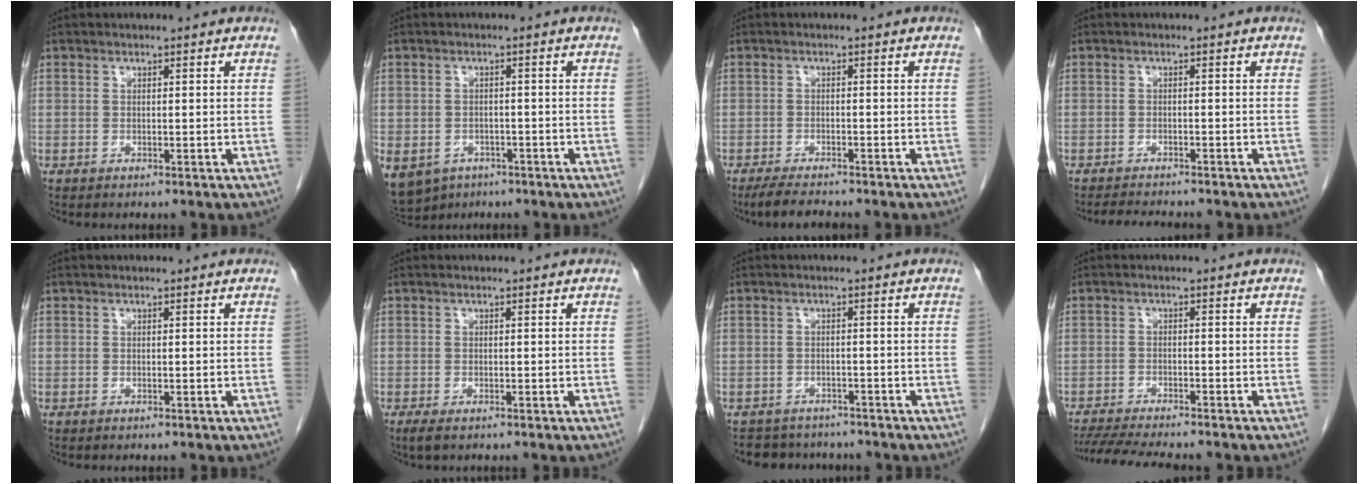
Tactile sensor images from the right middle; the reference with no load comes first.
{"total": 14.3, "force": [-7.4, 11.0, 5.3], "torque": [-0.164, -0.007, -0.096]}
{"total": 4.2, "force": [-3.7, 0.4, 1.9], "torque": [-0.039, -0.014, -0.062]}
{"total": 4.7, "force": [-4.4, 0.3, 1.6], "torque": [-0.023, -0.012, -0.067]}
{"total": 0.0}
{"total": 1.4, "force": [-0.9, 0.4, 1.0], "torque": [-0.020, -0.004, -0.013]}
{"total": 6.0, "force": [-5.5, 2.4, 0.5], "torque": [-0.004, 0.007, -0.072]}
{"total": 9.8, "force": [-8.8, 0.6, 4.4], "torque": [-0.068, -0.015, -0.136]}